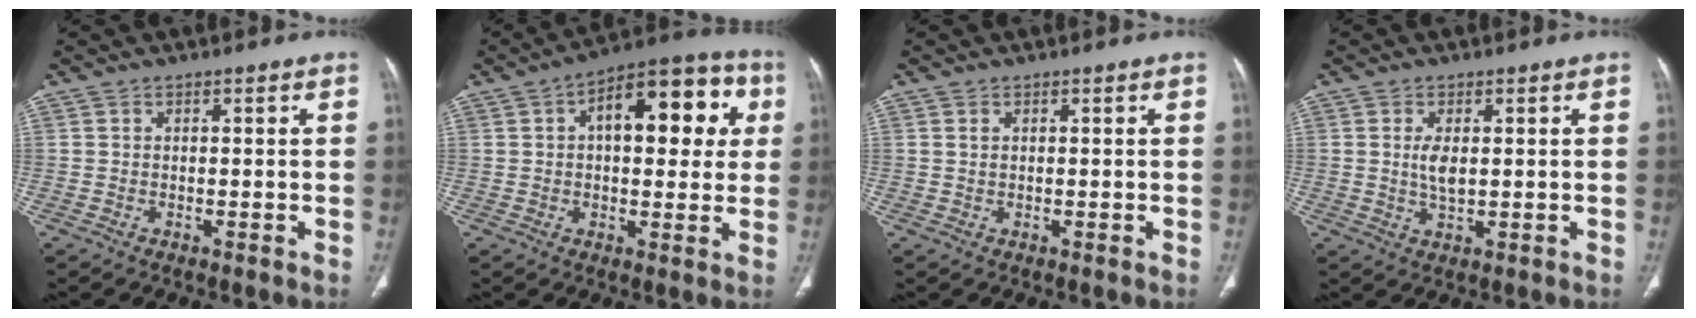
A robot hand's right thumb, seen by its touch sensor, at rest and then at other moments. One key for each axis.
{"total": 18.8, "fx": 4.8, "fy": 9.2, "fz": 15.6, "tx": -0.169, "ty": 0.027, "tz": 0.057}
{"total": 0.8, "fx": 0.4, "fy": 0.4, "fz": 0.6, "tx": -0.016, "ty": 0.003, "tz": 0.009}
{"total": 3.7, "fx": 0.6, "fy": 1.6, "fz": 3.3, "tx": -0.067, "ty": -0.008, "tz": 0.014}